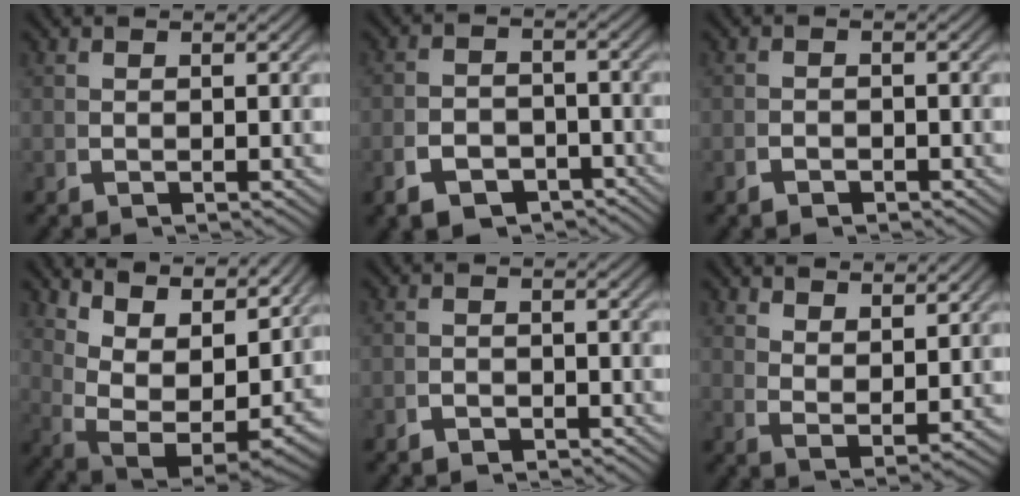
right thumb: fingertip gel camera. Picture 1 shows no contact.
{"total": 5.6, "force": [-3.7, 3.8, 1.9], "torque": [-0.022, -0.025, -0.052]}
{"total": 1.0, "force": [-1.0, 0.1, 0.0], "torque": [0.006, -0.002, -0.018]}
{"total": 12.5, "force": [2.0, 7.9, 9.5], "torque": [-0.198, -0.050, 0.053]}
{"total": 1.4, "force": [-1.4, 0.1, -0.1], "torque": [0.009, -0.004, -0.024]}
{"total": 3.3, "force": [2.7, 0.7, 1.8], "torque": [-0.026, -0.004, 0.058]}